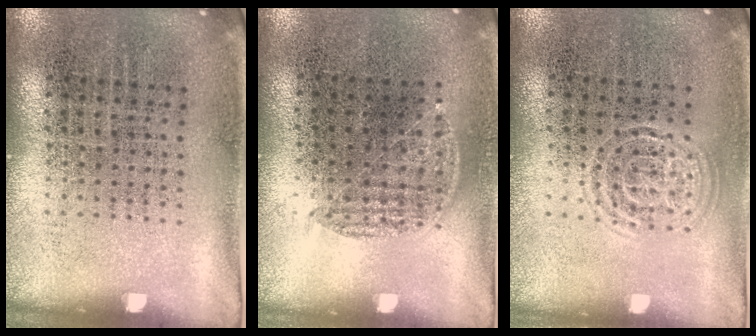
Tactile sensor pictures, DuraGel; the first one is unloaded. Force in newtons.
{"total": 0.7, "press": 0.6, "slide": 0.4}
{"total": 1.5, "press": 1.5, "slide": 0.3}